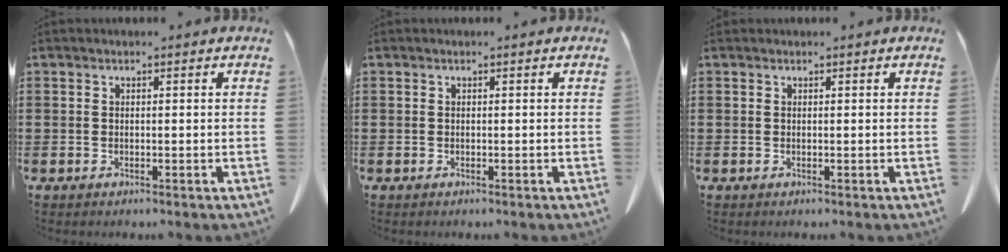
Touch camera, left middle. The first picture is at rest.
{"total": 0.0}
{"total": 0.0}